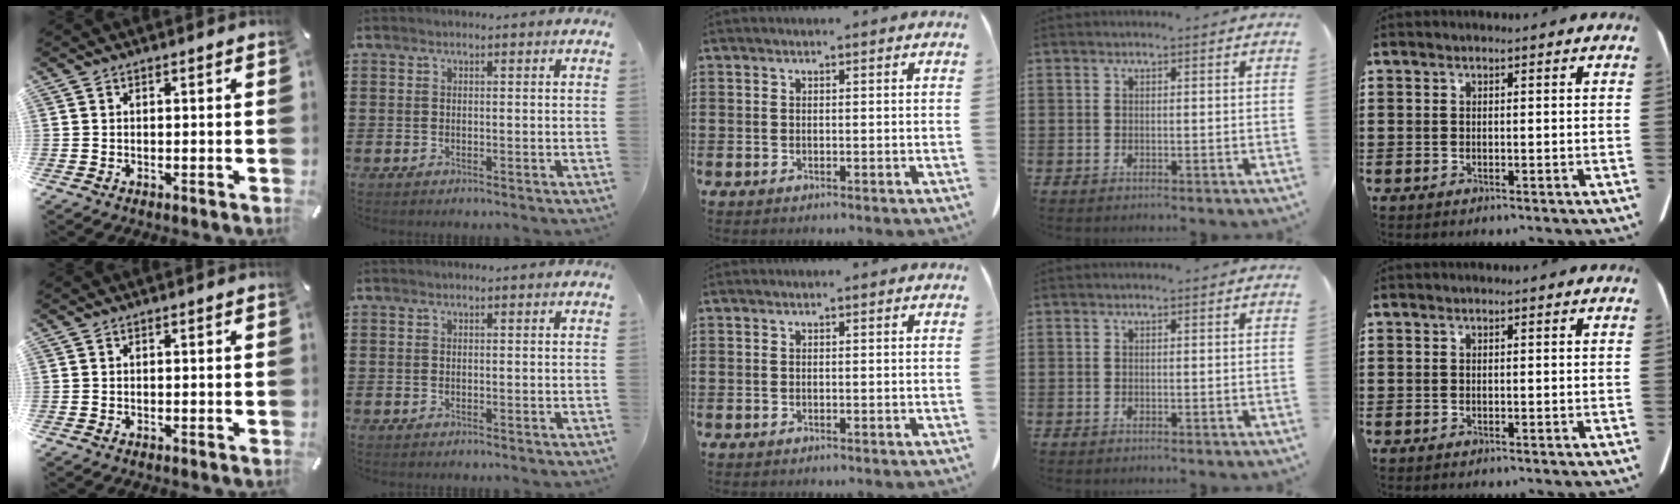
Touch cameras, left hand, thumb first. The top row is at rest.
{}